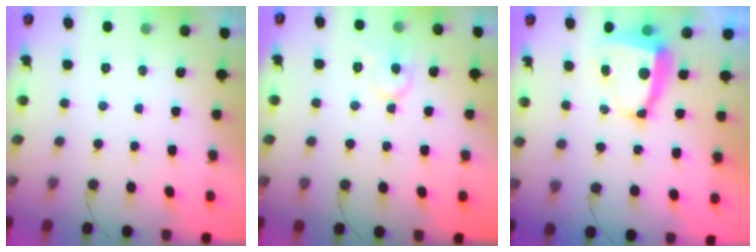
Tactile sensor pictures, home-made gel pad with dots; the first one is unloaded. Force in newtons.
{"total": 8.3, "press": 8.3, "slide": 0.7}
{"total": 6.8, "press": 6.8, "slide": 0.6}